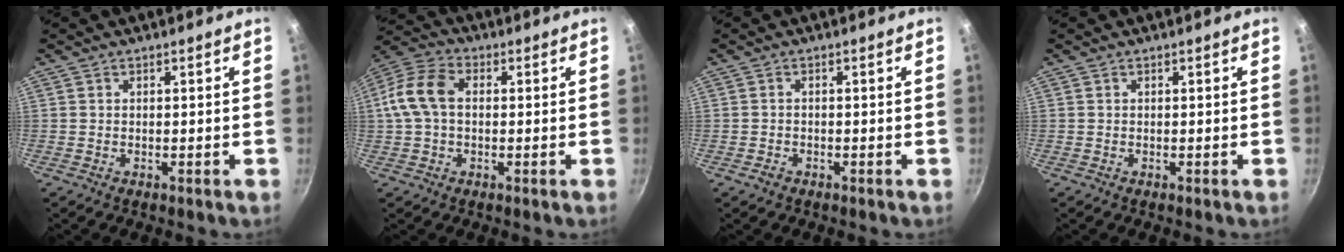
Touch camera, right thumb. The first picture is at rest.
{"total": 10.3, "force": [0.7, 7.1, 7.5], "torque": [-0.141, 0.028, 0.000]}
{"total": 1.0, "force": [-0.8, 0.6, 0.2], "torque": [-0.011, 0.007, -0.015]}
{"total": 0.0}